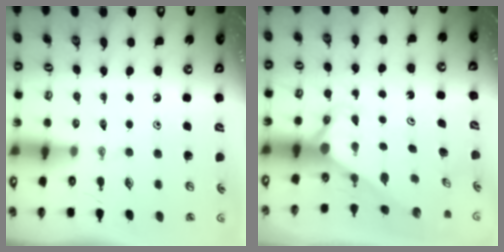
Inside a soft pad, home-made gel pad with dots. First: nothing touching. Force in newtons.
{"total": 2.7, "press": 2.7, "slide": 0.0}